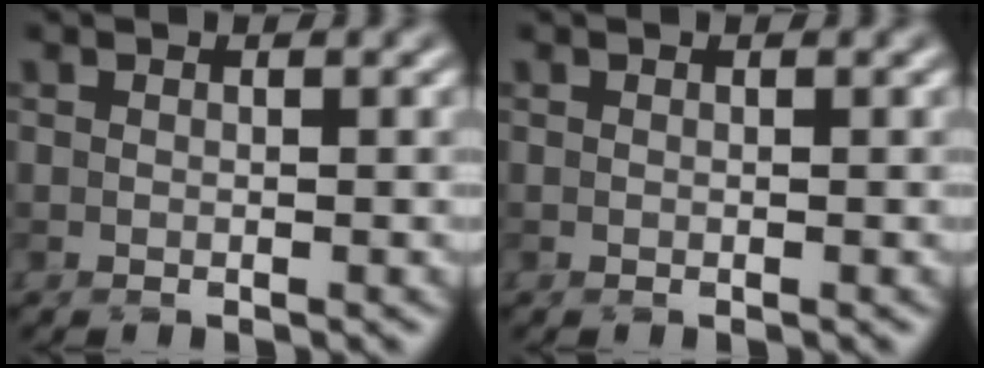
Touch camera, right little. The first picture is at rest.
{"total": 0.0}